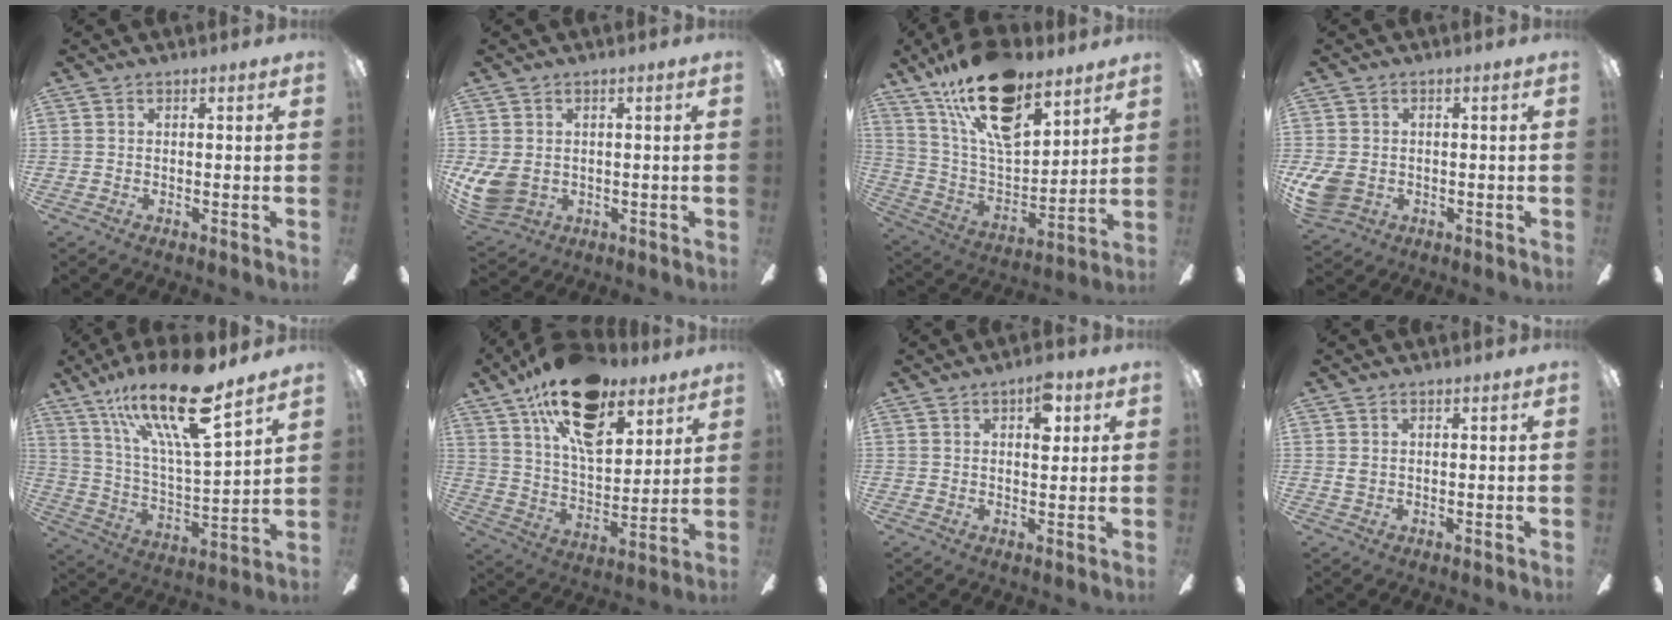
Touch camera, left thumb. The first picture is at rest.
{"total": 7.4, "force": [0.4, 5.8, 4.6], "torque": [-0.106, -0.007, 0.012]}
{"total": 22.2, "force": [15.0, 9.5, 13.2], "torque": [-0.247, -0.082, 0.265]}
{"total": 7.1, "force": [-1.5, 5.7, 4.1], "torque": [-0.094, 0.006, -0.024]}
{"total": 23.7, "force": [15.9, 6.2, 16.4], "torque": [-0.294, -0.089, 0.263]}
{"total": 21.8, "force": [13.7, 10.9, 13.0], "torque": [-0.216, -0.066, 0.241]}
{"total": 6.2, "force": [3.1, 2.8, 4.6], "torque": [-0.057, -0.008, 0.046]}
{"total": 1.2, "force": [0.5, 0.8, 0.8], "torque": [-0.019, 0.003, 0.008]}